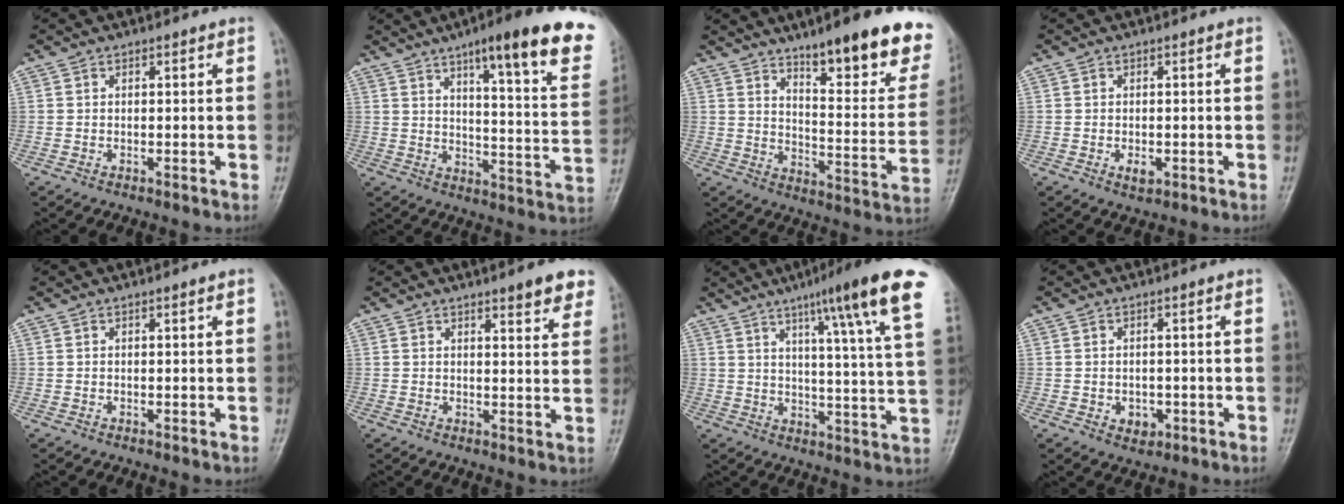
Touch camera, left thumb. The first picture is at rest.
{"total": 23.6, "force": [14.5, 4.5, 18.1], "torque": [-0.222, -0.048, 0.191]}
{"total": 21.9, "force": [14.4, 5.2, 15.7], "torque": [-0.172, -0.079, 0.206]}
{"total": 2.1, "force": [-0.6, 1.3, 1.6], "torque": [-0.022, -0.002, -0.007]}
{"total": 0.5, "force": [0.3, 0.0, 0.5], "torque": [-0.010, 0.000, 0.004]}
{"total": 6.1, "force": [4.3, 1.5, 4.1], "torque": [-0.034, -0.021, 0.050]}
{"total": 19.4, "force": [10.9, 1.2, 16.0], "torque": [-0.210, -0.037, 0.138]}
{"total": 3.2, "force": [-0.8, 2.5, 1.7], "torque": [-0.012, 0.002, -0.003]}